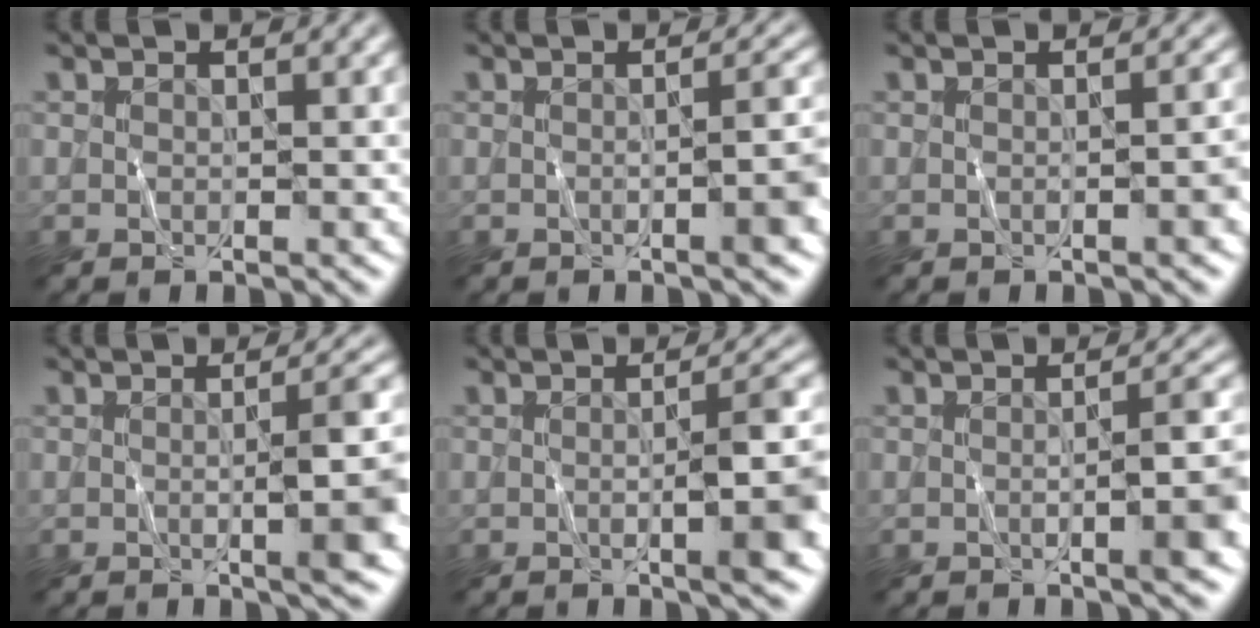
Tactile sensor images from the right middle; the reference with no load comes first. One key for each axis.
{"total": 3.6, "fx": -0.5, "fy": 0.8, "fz": 3.5, "tx": -0.040, "ty": 0.007, "tz": -0.009}
{"total": 1.8, "fx": -0.3, "fy": 0.4, "fz": 1.7, "tx": -0.021, "ty": 0.003, "tz": -0.005}
{"total": 5.9, "fx": -0.3, "fy": 1.3, "fz": 5.8, "tx": -0.068, "ty": 0.006, "tz": -0.004}
{"total": 6.0, "fx": -0.5, "fy": 1.2, "fz": 5.9, "tx": -0.072, "ty": 0.006, "tz": -0.008}
{"total": 4.5, "fx": -0.5, "fy": 0.9, "fz": 4.4, "tx": -0.054, "ty": 0.006, "tz": -0.010}